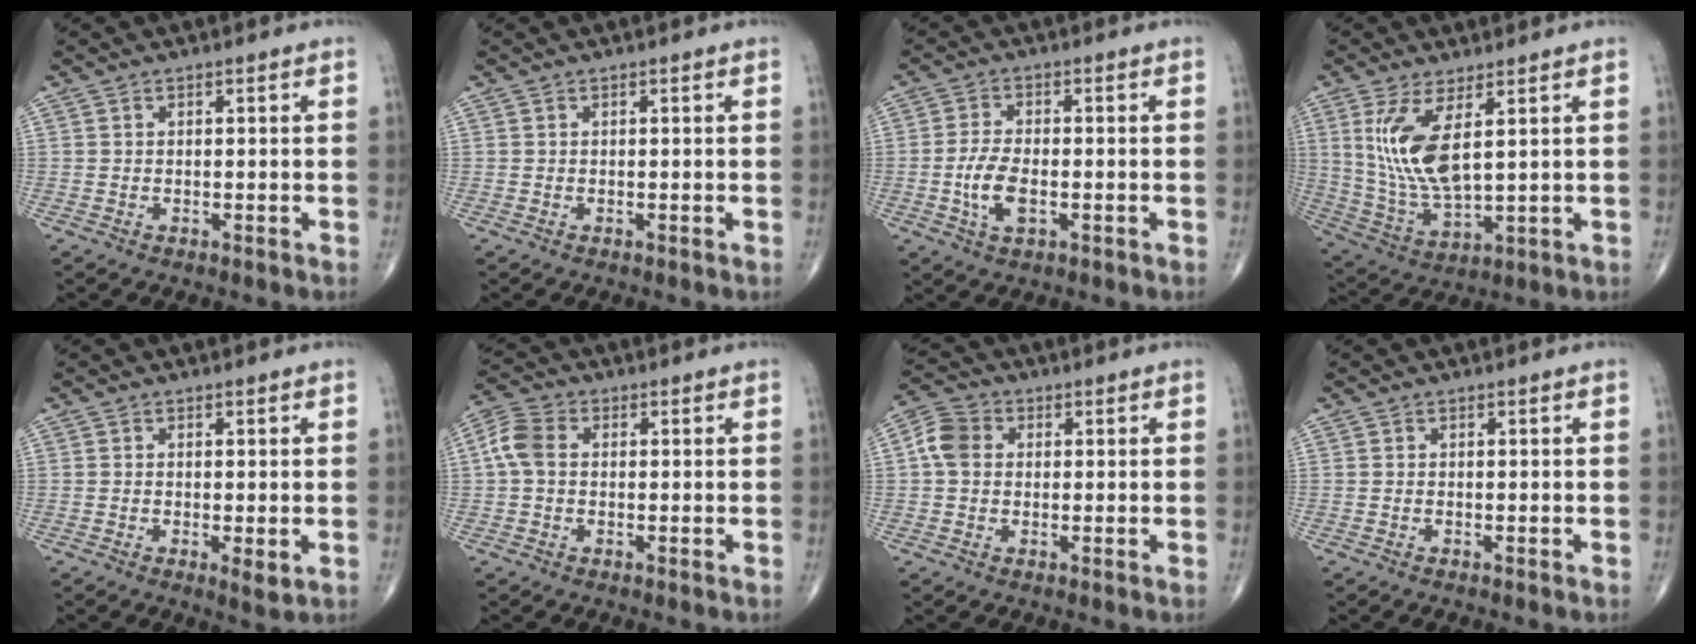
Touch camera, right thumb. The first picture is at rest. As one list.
[{"total": 0.0}, {"total": 6.4, "force": [-1.5, 3.2, 5.4], "torque": [-0.113, 0.004, -0.028]}, {"total": 11.8, "force": [3.6, 4.2, 10.4], "torque": [-0.220, -0.028, 0.086]}, {"total": 2.7, "force": [-0.5, 0.8, 2.5], "torque": [-0.045, -0.011, -0.010]}, {"total": 5.7, "force": [0.3, 4.1, 4.0], "torque": [-0.091, 0.018, 0.000]}, {"total": 5.7, "force": [0.6, 4.5, 3.3], "torque": [-0.061, 0.015, 0.004]}, {"total": 0.0}]